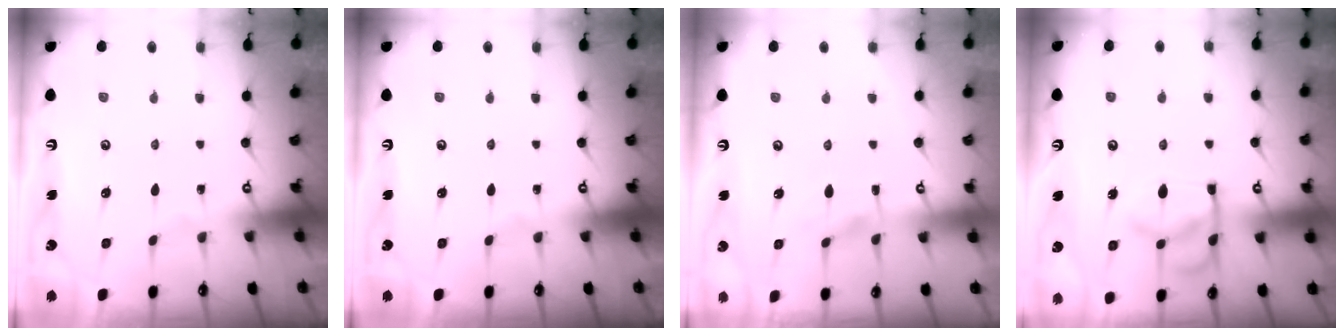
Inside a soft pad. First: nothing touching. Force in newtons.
{"total": 0.0}
{"total": 3.9, "press": 3.8, "slide": 0.7}
{"total": 12.2, "press": 12.2, "slide": 0.2}